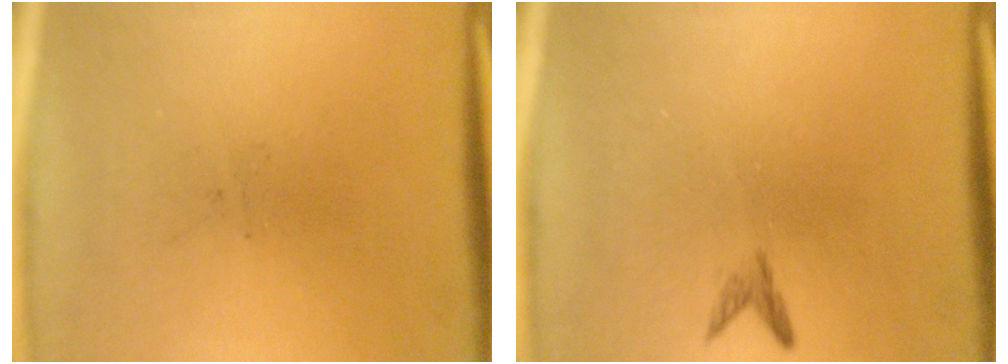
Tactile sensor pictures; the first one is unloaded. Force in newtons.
{"total": 0.8}